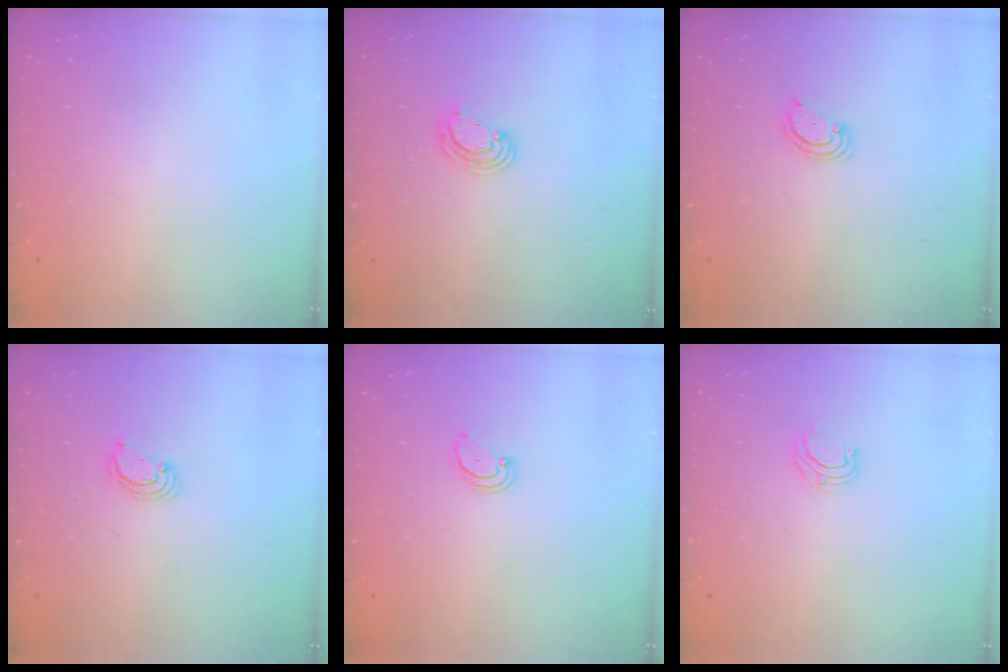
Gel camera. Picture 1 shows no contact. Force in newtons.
{"total": 4.8, "press": 4.8, "slide": 0.2}
{"total": 2.9, "press": 2.9, "slide": 0.3}
{"total": 2.5, "press": 2.5, "slide": 0.2}
{"total": 2.2, "press": 2.2, "slide": 0.3}
{"total": 4.8, "press": 4.8, "slide": 0.3}